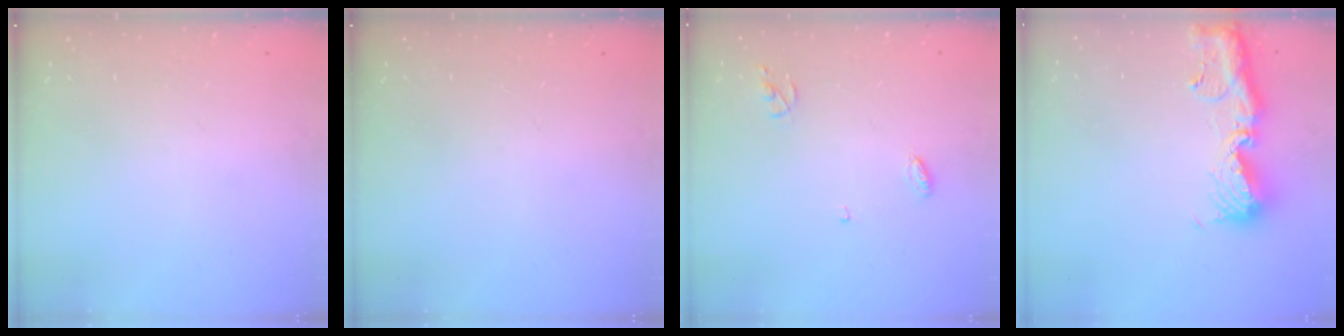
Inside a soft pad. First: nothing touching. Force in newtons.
{"total": 0.0}
{"total": 4.7, "press": 4.7, "slide": 0.1}
{"total": 14.1, "press": 14.0, "slide": 1.5}